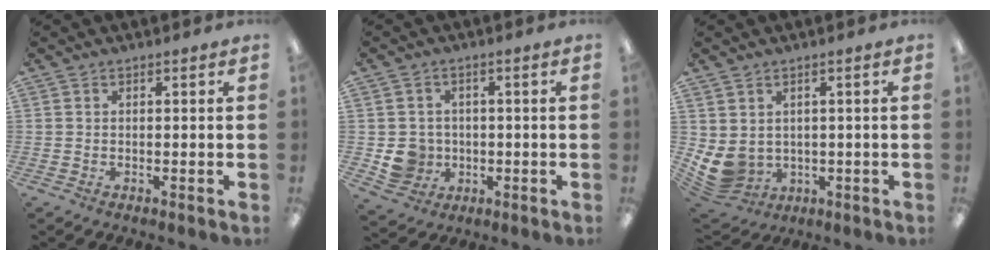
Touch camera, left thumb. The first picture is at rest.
{"total": 6.5, "force": [-0.6, 6.2, 1.6], "torque": [-0.038, 0.008, -0.005]}
{"total": 6.3, "force": [0.9, 5.3, 3.2], "torque": [-0.098, -0.011, 0.022]}